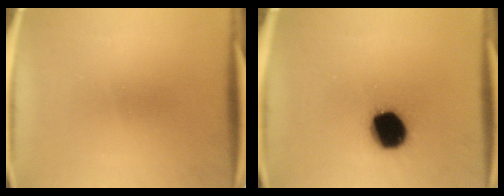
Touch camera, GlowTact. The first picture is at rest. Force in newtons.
{"total": 14.6}